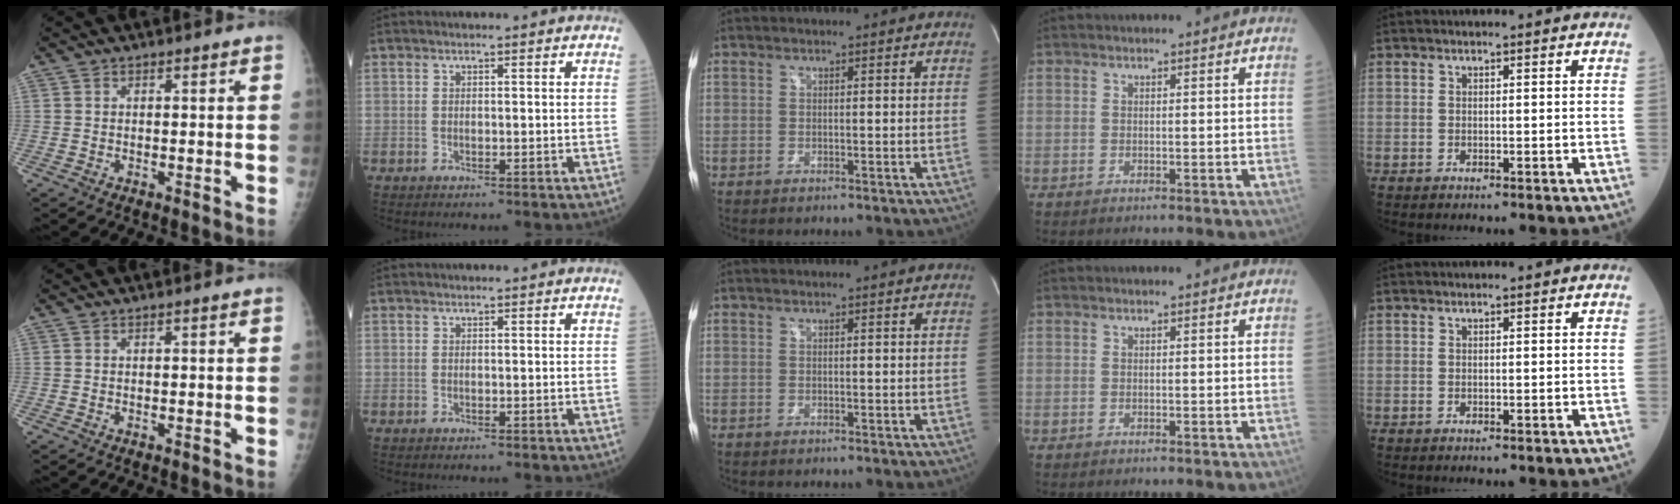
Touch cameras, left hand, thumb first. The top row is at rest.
{}